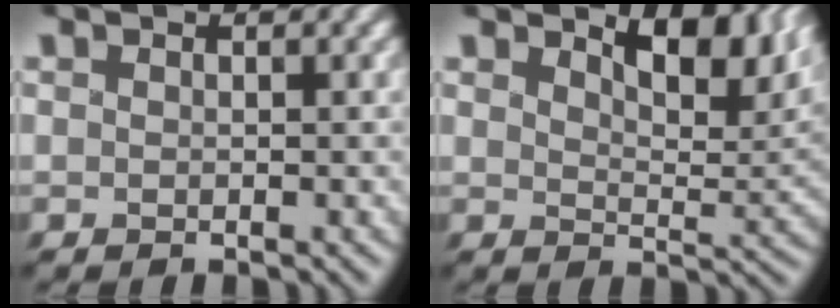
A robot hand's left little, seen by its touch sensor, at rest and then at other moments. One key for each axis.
{"total": 7.2, "fx": 4.4, "fy": 3.1, "fz": 4.7, "tx": -0.074, "ty": -0.002, "tz": 0.065}